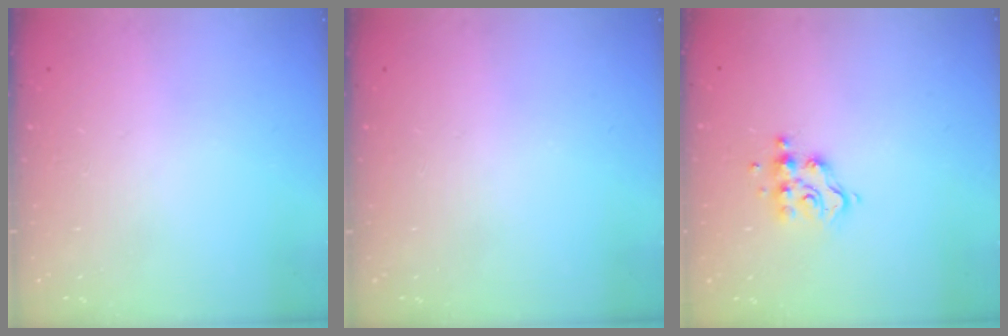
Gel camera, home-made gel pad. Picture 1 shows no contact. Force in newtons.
{"total": 0.0}
{"total": 8.5, "press": 8.5, "slide": 0.5}